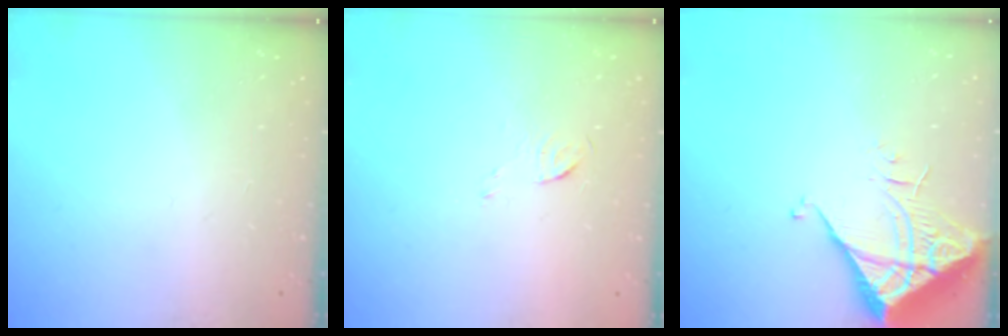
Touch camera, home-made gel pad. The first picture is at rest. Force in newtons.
{"total": 3.9, "press": 3.7, "slide": 1.2}
{"total": 6.7, "press": 6.7, "slide": 0.7}